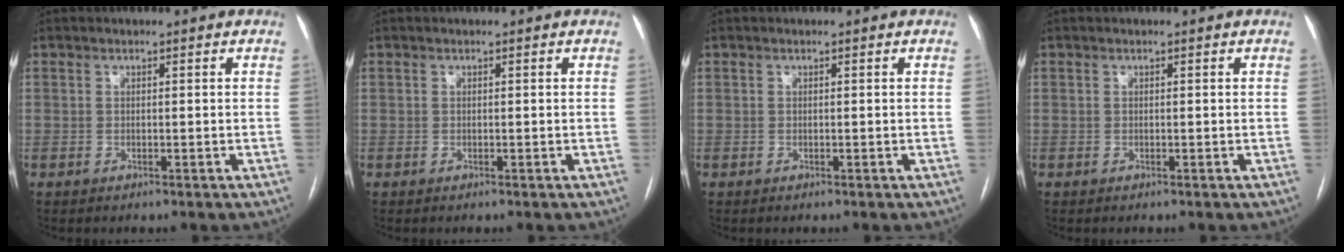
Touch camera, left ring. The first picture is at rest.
{"total": 0.0}
{"total": 0.0}
{"total": 0.0}